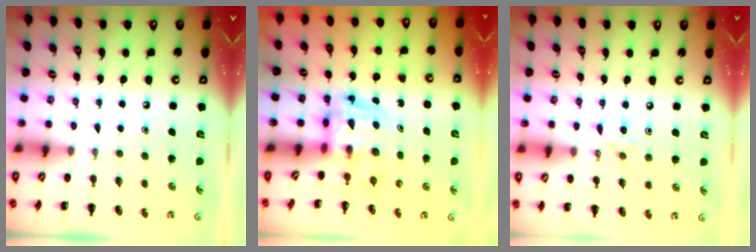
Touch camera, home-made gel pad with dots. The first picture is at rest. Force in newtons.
{"total": 2.7, "press": 2.7, "slide": 0.2}
{"total": 3.9, "press": 3.7, "slide": 1.3}